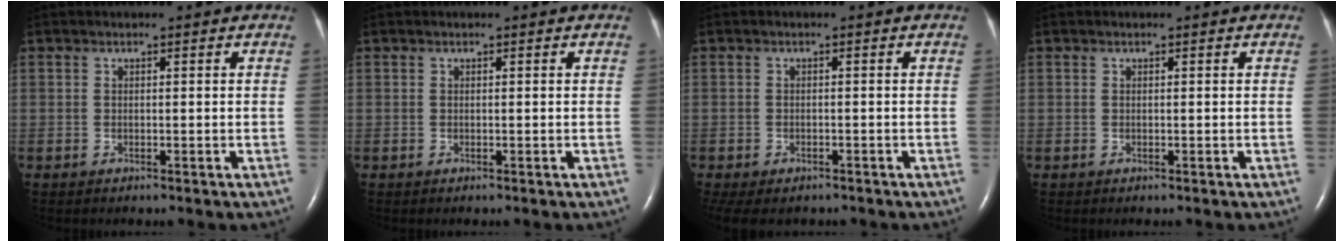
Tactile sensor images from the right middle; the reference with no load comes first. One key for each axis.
{"total": 0.0}
{"total": 7.3, "fx": -5.4, "fy": 3.8, "fz": 3.2, "tx": -0.065, "ty": -0.007, "tz": -0.072}
{"total": 0.0}